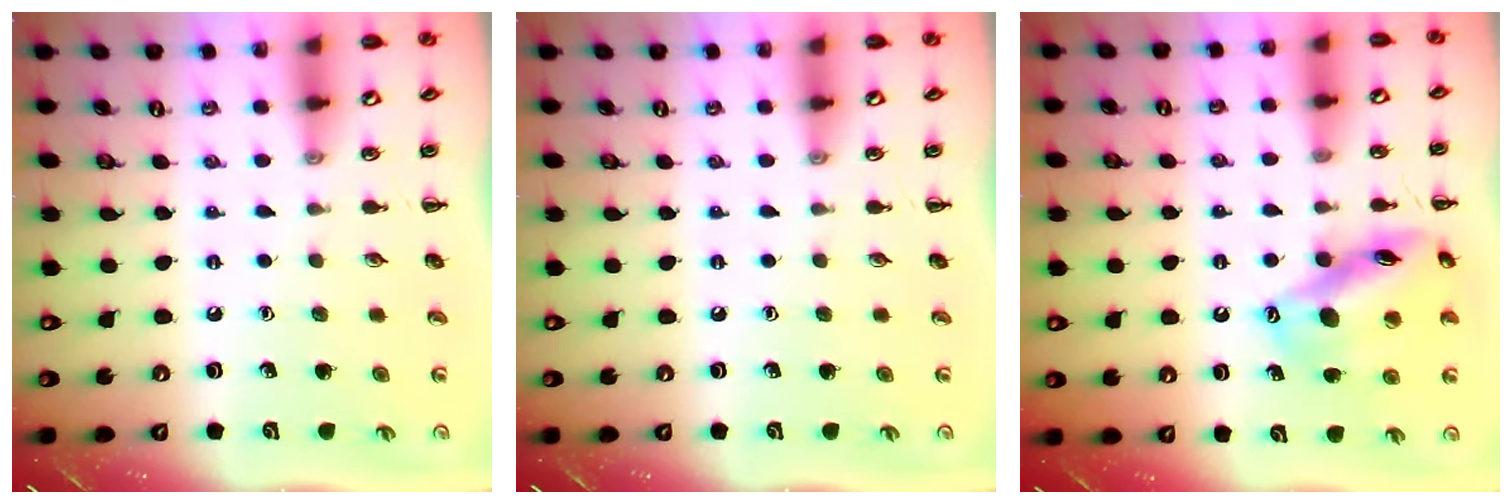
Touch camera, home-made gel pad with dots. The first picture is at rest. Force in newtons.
{"total": 0.0}
{"total": 14.5, "press": 14.1, "slide": 3.5}